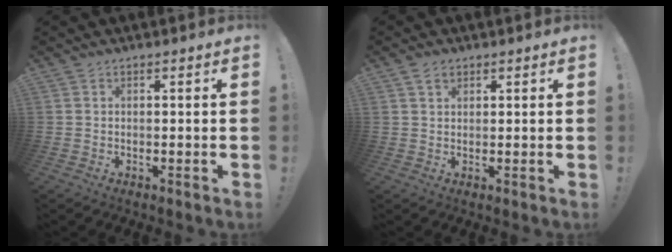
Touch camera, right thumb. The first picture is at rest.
{"total": 2.5, "force": [1.6, 1.5, 1.1], "torque": [-0.017, -0.003, 0.029]}